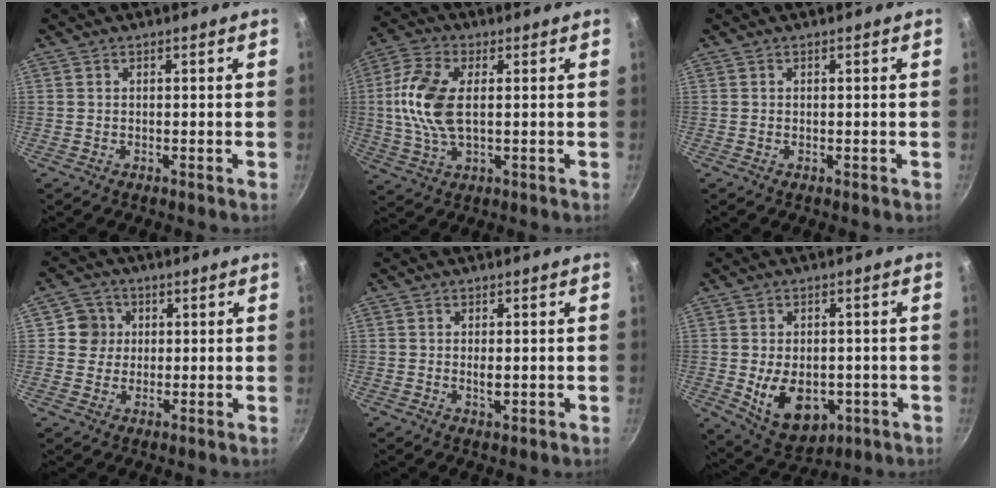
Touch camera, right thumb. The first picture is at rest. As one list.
[{"total": 11.8, "force": [1.0, 5.9, 10.1], "torque": [-0.228, 0.005, 0.020]}, {"total": 0.0}, {"total": 5.4, "force": [0.8, 5.3, 1.0], "torque": [0.016, 0.006, 0.009]}, {"total": 1.0, "force": [-0.2, 0.6, 0.9], "torque": [-0.013, -0.002, -0.003]}, {"total": 11.8, "force": [-2.7, 7.9, 8.3], "torque": [-0.112, 0.001, -0.021]}]